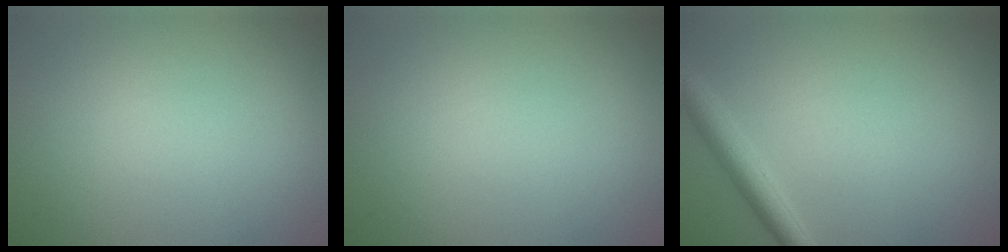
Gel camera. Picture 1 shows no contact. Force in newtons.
{"total": 0.0}
{"total": 2.6, "press": 2.6, "slide": 0.2}